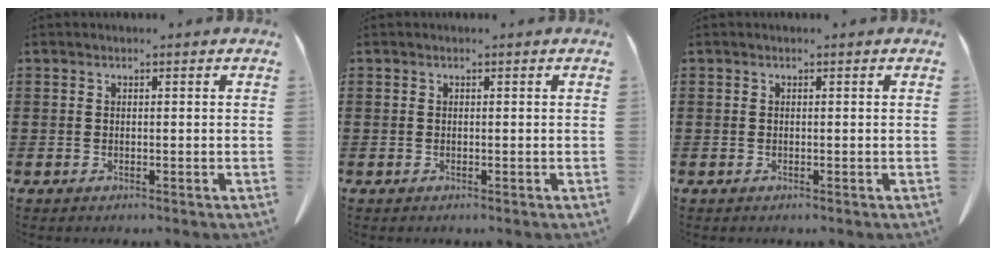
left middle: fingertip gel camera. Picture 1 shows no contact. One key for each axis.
{"total": 0.0}
{"total": 0.0}